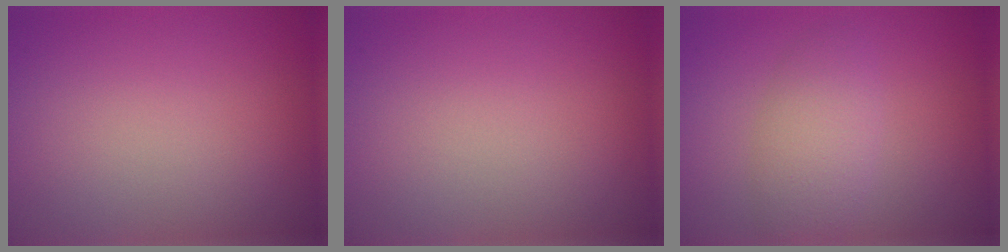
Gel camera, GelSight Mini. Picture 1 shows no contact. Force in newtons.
{"total": 0.0}
{"total": 3.4, "press": 3.4, "slide": 0.1}